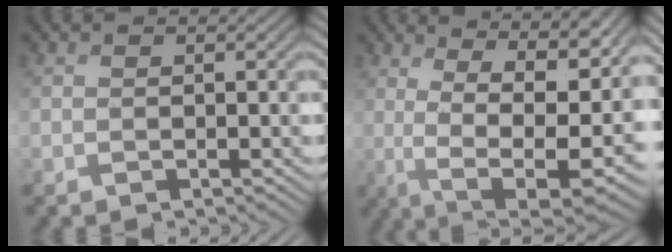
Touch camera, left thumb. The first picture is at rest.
{"total": 14.1, "force": [1.6, 6.3, 12.5], "torque": [-0.200, 0.007, 0.039]}